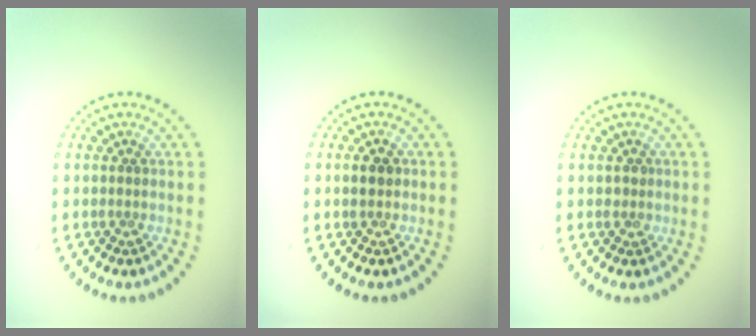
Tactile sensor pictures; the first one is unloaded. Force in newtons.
{"total": 1.3, "press": 1.3, "slide": 0.2}
{"total": 0.8, "press": 0.7, "slide": 0.4}